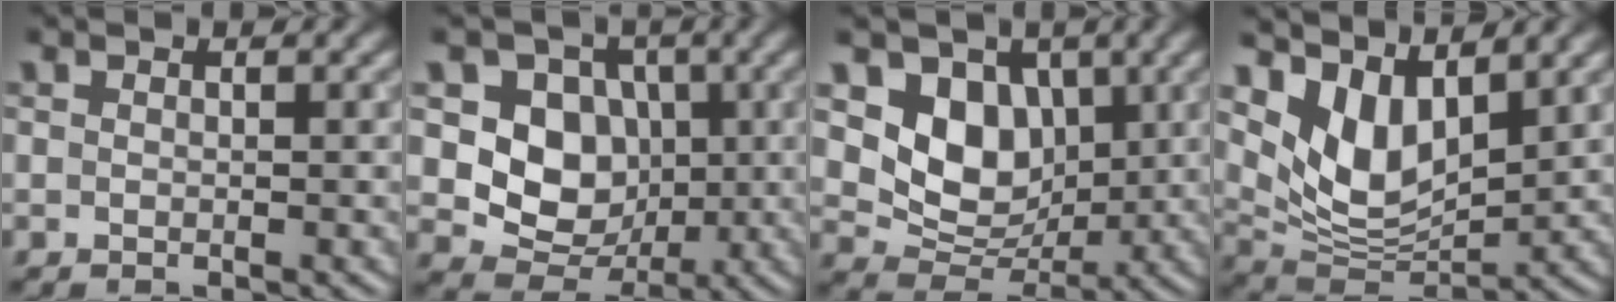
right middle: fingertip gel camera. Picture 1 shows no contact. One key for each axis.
{"total": 6.9, "fx": 0.8, "fy": 5.8, "fz": 3.8, "tx": -0.059, "ty": -0.007, "tz": 0.001}
{"total": 6.5, "fx": 1.8, "fy": 5.1, "fz": 3.7, "tx": -0.061, "ty": -0.013, "tz": 0.026}
{"total": 6.4, "fx": 3.6, "fy": 3.1, "fz": 4.2, "tx": -0.089, "ty": -0.017, "tz": 0.071}